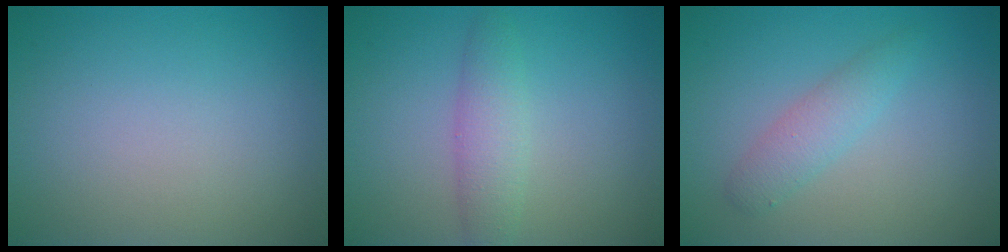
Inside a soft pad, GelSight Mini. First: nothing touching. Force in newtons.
{"total": 2.7, "press": 2.7, "slide": 0.1}
{"total": 2.2, "press": 2.2, "slide": 0.1}